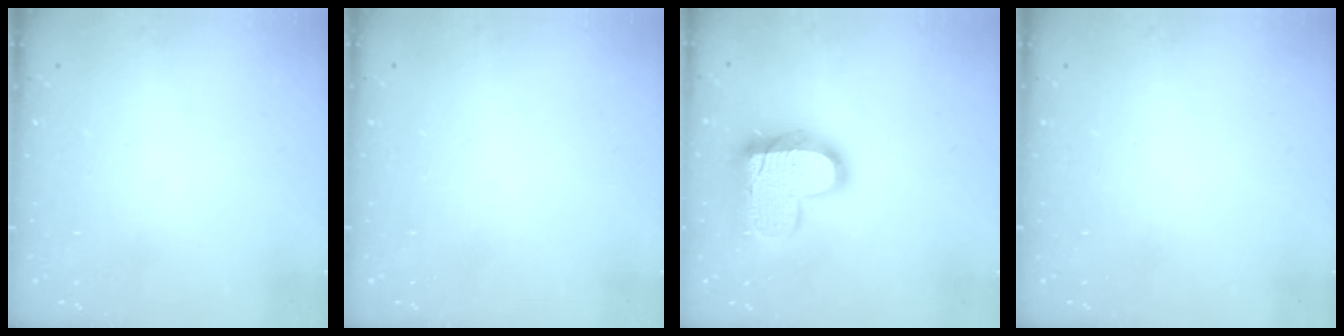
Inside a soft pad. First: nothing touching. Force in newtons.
{"total": 0.0}
{"total": 17.2, "press": 17.1, "slide": 1.1}
{"total": 0.0}